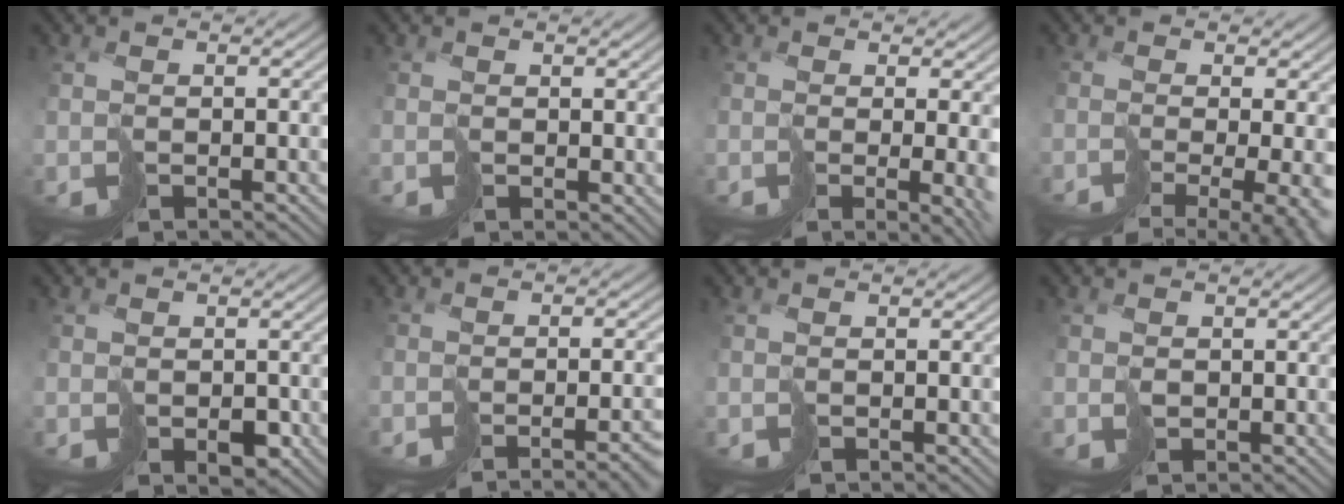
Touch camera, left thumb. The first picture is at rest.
{"total": 1.1, "force": [1.0, 0.1, -0.4], "torque": [0.006, 0.002, 0.018]}
{"total": 5.7, "force": [0.4, 1.9, 5.3], "torque": [-0.087, -0.018, 0.033]}
{"total": 8.5, "force": [-3.7, 3.0, 7.1], "torque": [-0.109, -0.035, -0.004]}
{"total": 2.2, "force": [0.0, 1.9, 1.2], "torque": [-0.015, -0.006, 0.007]}
{"total": 4.9, "force": [-3.4, 0.4, 3.5], "torque": [-0.032, -0.013, -0.040]}
{"total": 0.0}
{"total": 0.8, "force": [0.6, 0.6, -0.1], "torque": [0.009, 0.001, 0.012]}